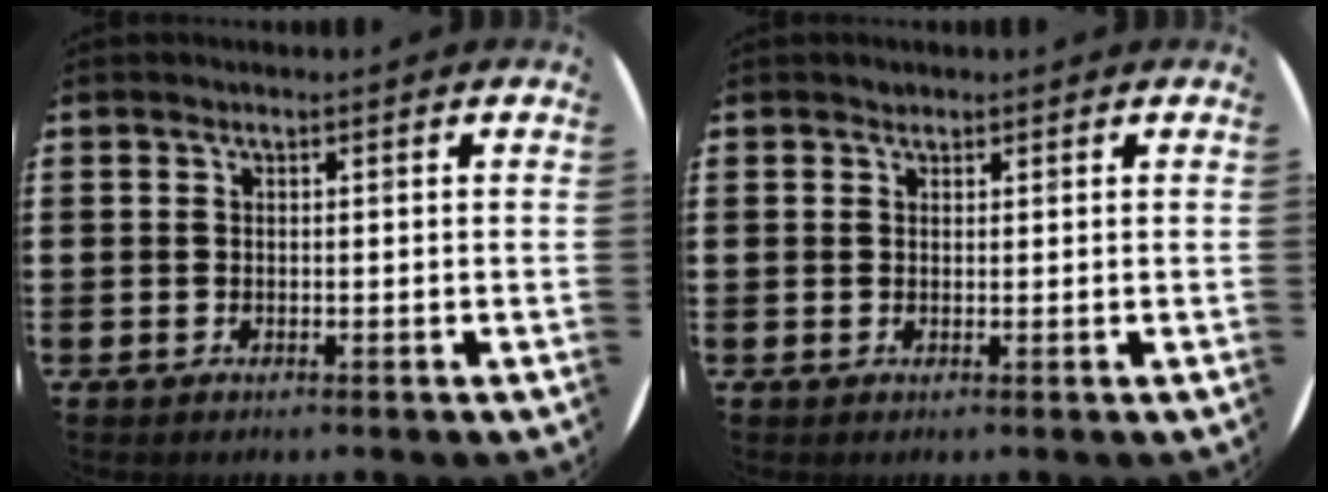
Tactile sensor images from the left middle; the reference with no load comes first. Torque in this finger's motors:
{"motor_torque": [0.09, 0.03, -0.02, 0.00]}